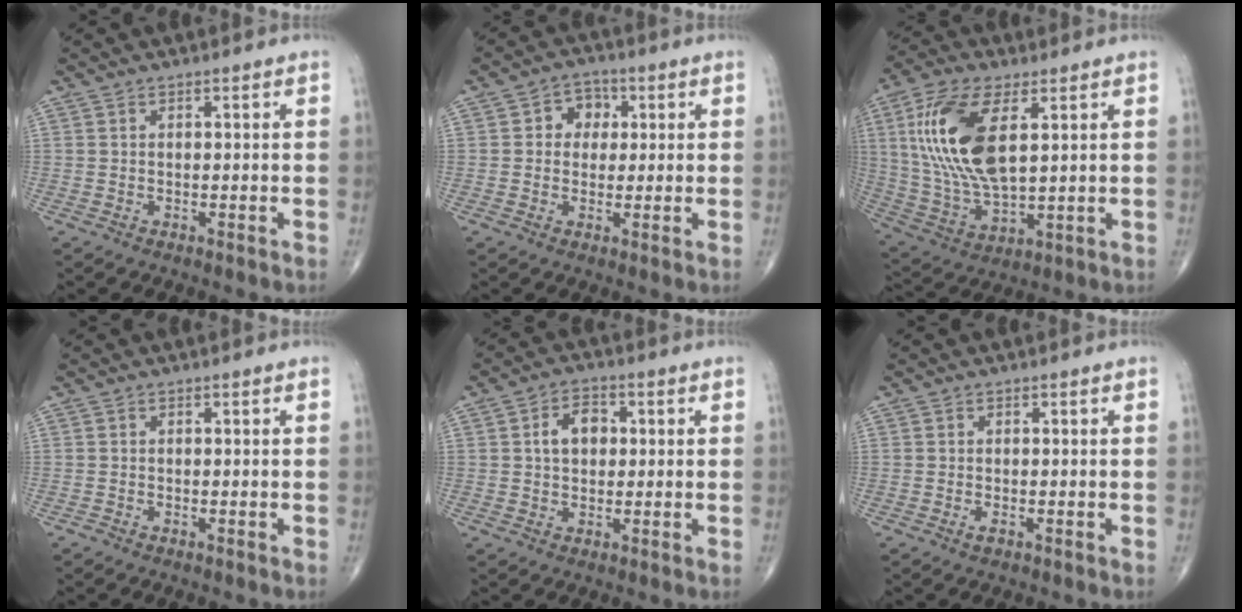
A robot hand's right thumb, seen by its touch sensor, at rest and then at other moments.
{"total": 5.4, "force": [1.0, 4.6, 2.6], "torque": [-0.004, 0.008, 0.008]}
{"total": 18.1, "force": [4.8, 8.3, 15.4], "torque": [-0.322, -0.013, 0.096]}
{"total": 0.0}
{"total": 5.9, "force": [0.9, 4.2, 4.1], "torque": [-0.055, 0.013, 0.010]}
{"total": 1.0, "force": [-0.5, 0.4, 0.8], "torque": [-0.015, -0.002, -0.008]}